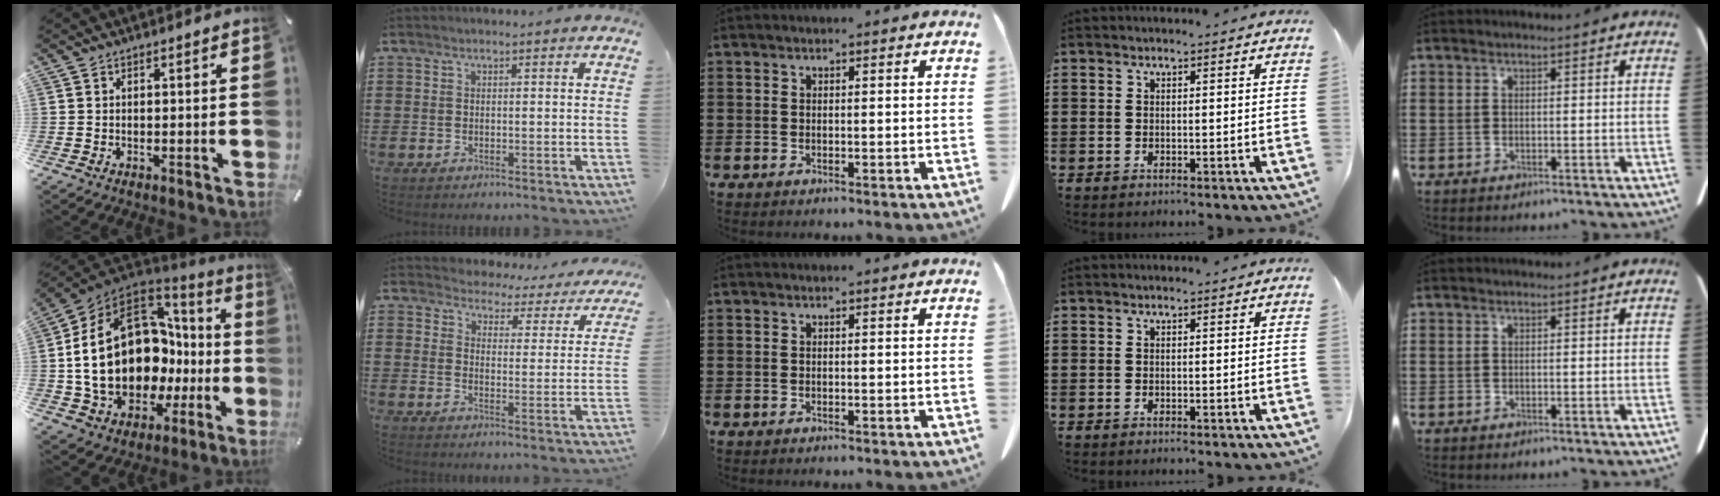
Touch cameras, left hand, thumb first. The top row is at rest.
{"thumb": {"total": 25.9, "force": [1.2, 18.0, 18.5], "torque": [-0.367, -0.032, 0.051]}, "index": {"total": 3.2, "force": [3.1, 0.7, -0.4], "torque": [-0.018, -0.029, 0.048]}}